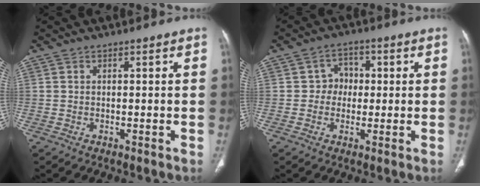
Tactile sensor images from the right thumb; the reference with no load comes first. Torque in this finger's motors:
{"motor_torque": [-0.17, 0.04, -0.10, 0.02, 0.07]}